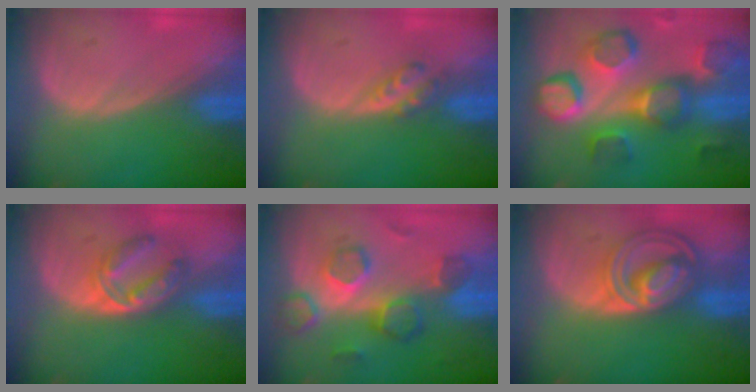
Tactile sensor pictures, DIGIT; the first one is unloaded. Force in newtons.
{"total": 2.9, "press": 2.5, "slide": 1.5}
{"total": 12.5, "press": 11.1, "slide": 5.7}
{"total": 5.4, "press": 5.3, "slide": 1.2}
{"total": 8.0, "press": 7.8, "slide": 1.8}
{"total": 8.6, "press": 7.3, "slide": 4.4}